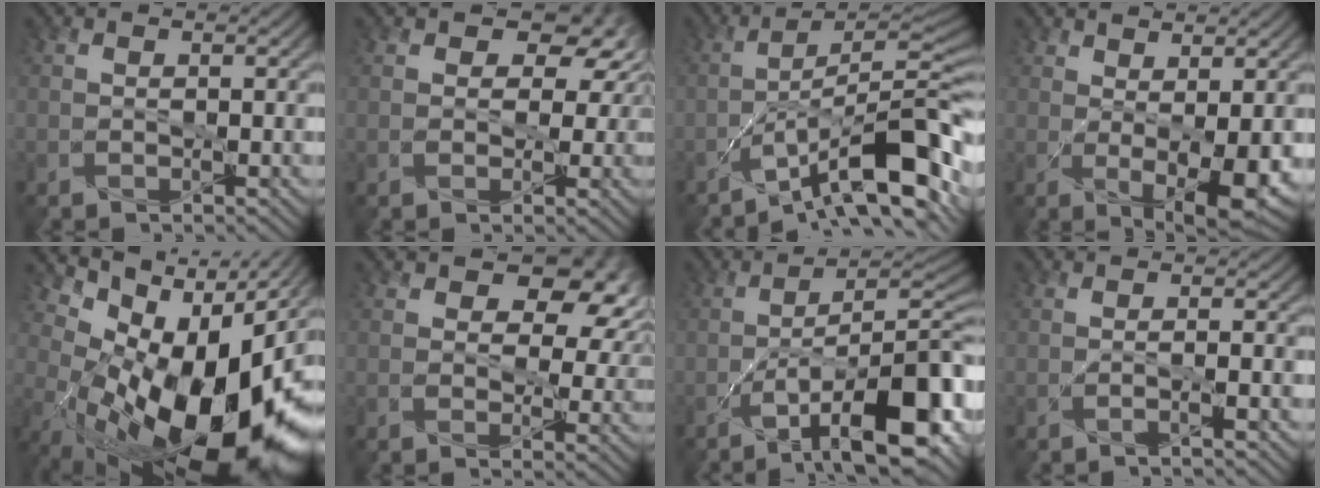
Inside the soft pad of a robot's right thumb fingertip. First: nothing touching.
{"total": 6.8, "force": [1.9, 4.8, 4.5], "torque": [-0.048, 0.013, 0.021]}
{"total": 13.9, "force": [-7.2, 3.3, 11.4], "torque": [-0.187, 0.004, -0.121]}
{"total": 5.9, "force": [1.2, 2.2, 5.4], "torque": [-0.093, -0.006, 0.030]}
{"total": 18.1, "force": [-0.2, 9.5, 15.4], "torque": [-0.247, -0.028, 0.013]}
{"total": 11.3, "force": [4.0, 7.2, 7.8], "torque": [-0.102, 0.005, 0.059]}
{"total": 15.9, "force": [-7.8, 5.3, 12.8], "torque": [-0.180, -0.005, -0.121]}
{"total": 1.4, "force": [-0.5, 0.0, 1.3], "torque": [-0.025, 0.001, -0.011]}